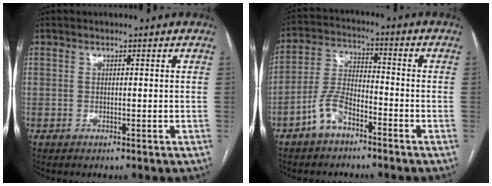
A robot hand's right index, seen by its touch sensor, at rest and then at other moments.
{"total": 7.1, "force": [-4.4, 3.5, 4.4], "torque": [-0.103, 0.017, -0.086]}